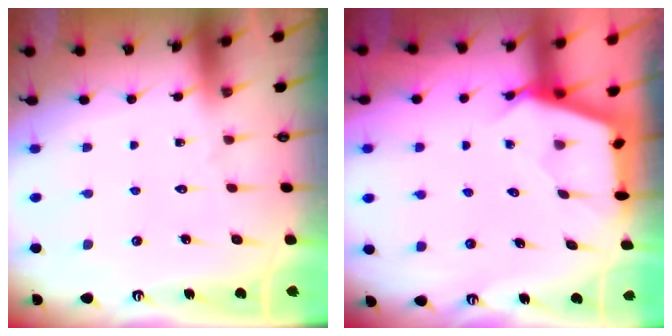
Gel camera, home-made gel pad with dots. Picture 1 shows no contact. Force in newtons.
{"total": 2.7, "press": 2.7, "slide": 0.3}